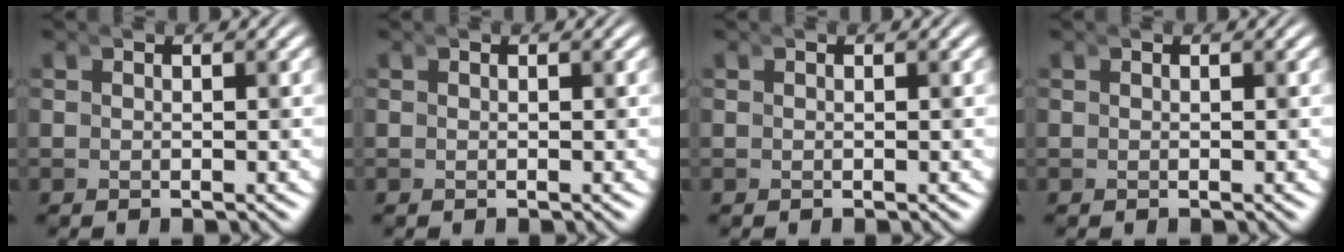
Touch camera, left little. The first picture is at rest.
{"total": 0.0}
{"total": 0.0}
{"total": 0.0}